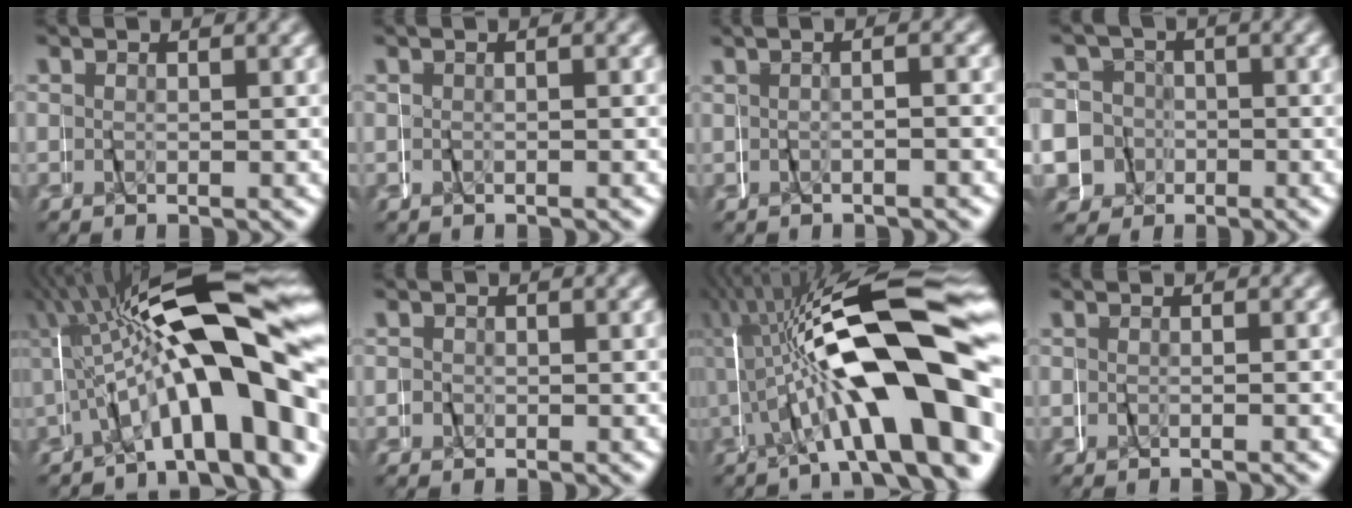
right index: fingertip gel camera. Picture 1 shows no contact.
{"total": 0.5, "force": [-0.3, -0.4, -0.2], "torque": [-0.004, 0.006, -0.008]}
{"total": 1.2, "force": [-1.0, -0.7, 0.2], "torque": [-0.007, 0.014, -0.021]}
{"total": 11.4, "force": [-1.8, 11.0, 2.4], "torque": [-0.084, -0.034, -0.036]}
{"total": 15.3, "force": [1.4, 5.9, 14.0], "torque": [-0.221, 0.020, 0.018]}
{"total": 1.2, "force": [-0.1, 1.2, -0.1], "torque": [0.000, 0.005, -0.007]}
{"total": 15.5, "force": [-0.5, 5.3, 14.6], "torque": [-0.242, 0.016, -0.006]}
{"total": 0.6, "force": [-0.6, -0.1, 0.1], "torque": [-0.016, 0.002, -0.013]}